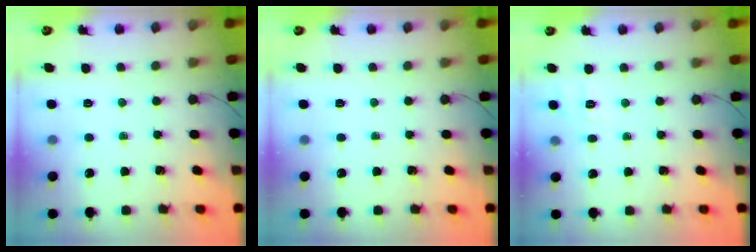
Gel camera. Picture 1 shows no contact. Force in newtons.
{"total": 0.0}
{"total": 2.9, "press": 2.2, "slide": 1.9}